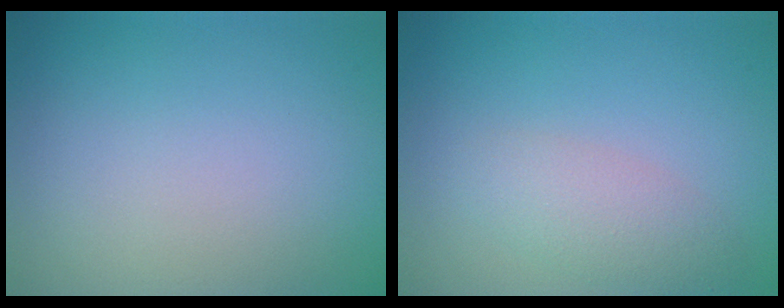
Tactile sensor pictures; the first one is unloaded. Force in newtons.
{"total": 2.5, "press": 2.5, "slide": 0.1}